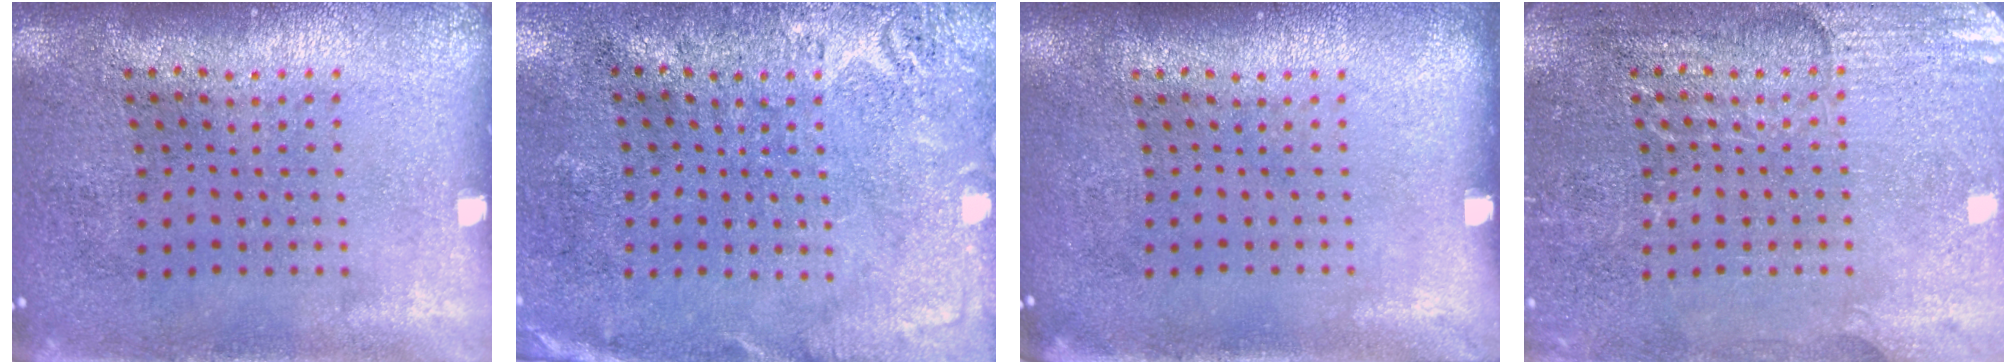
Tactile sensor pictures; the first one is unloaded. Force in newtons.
{"total": 2.7, "press": 2.3, "slide": 1.5}
{"total": 0.0}
{"total": 2.9, "press": 2.9, "slide": 0.2}